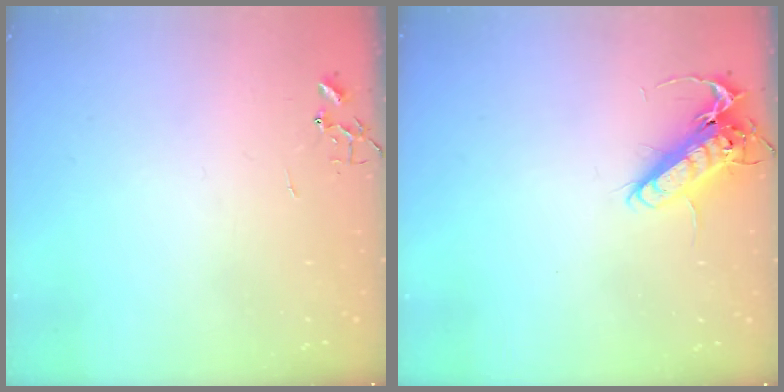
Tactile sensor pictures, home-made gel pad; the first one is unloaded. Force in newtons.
{"total": 13.3, "press": 13.1, "slide": 2.4}